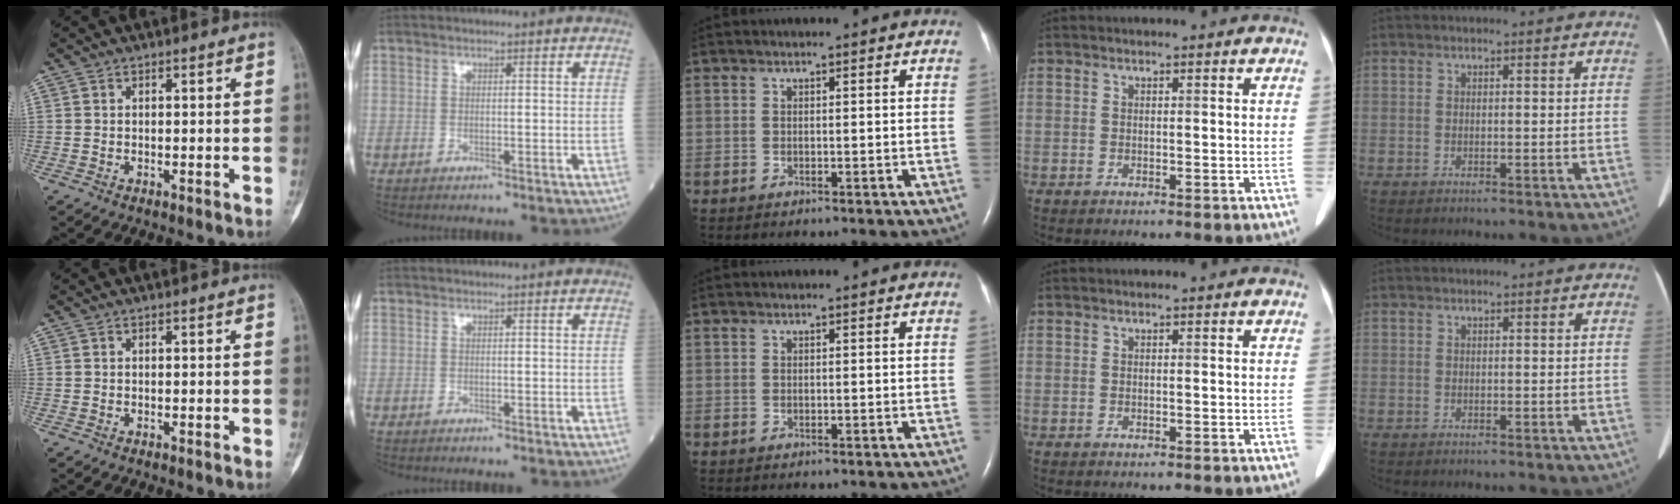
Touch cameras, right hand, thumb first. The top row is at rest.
{}